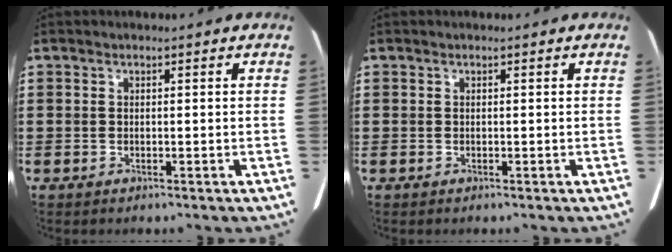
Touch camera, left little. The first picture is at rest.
{"total": 0.0}